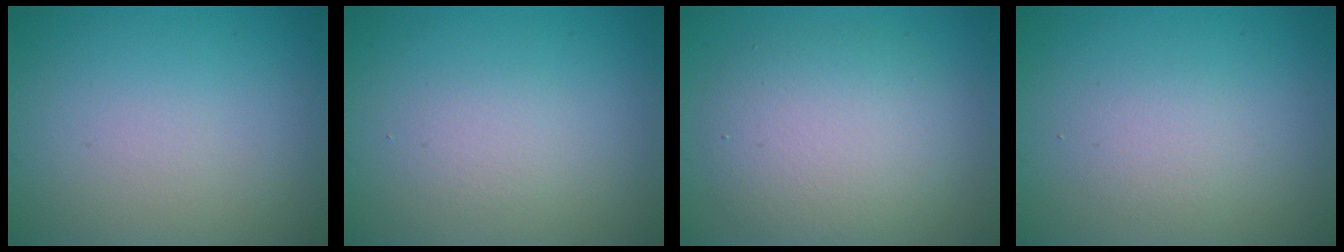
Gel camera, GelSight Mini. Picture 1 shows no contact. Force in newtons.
{"total": 1.3, "press": 1.3, "slide": 0.0}
{"total": 5.6, "press": 5.6, "slide": 0.5}
{"total": 1.6, "press": 1.6, "slide": 0.1}